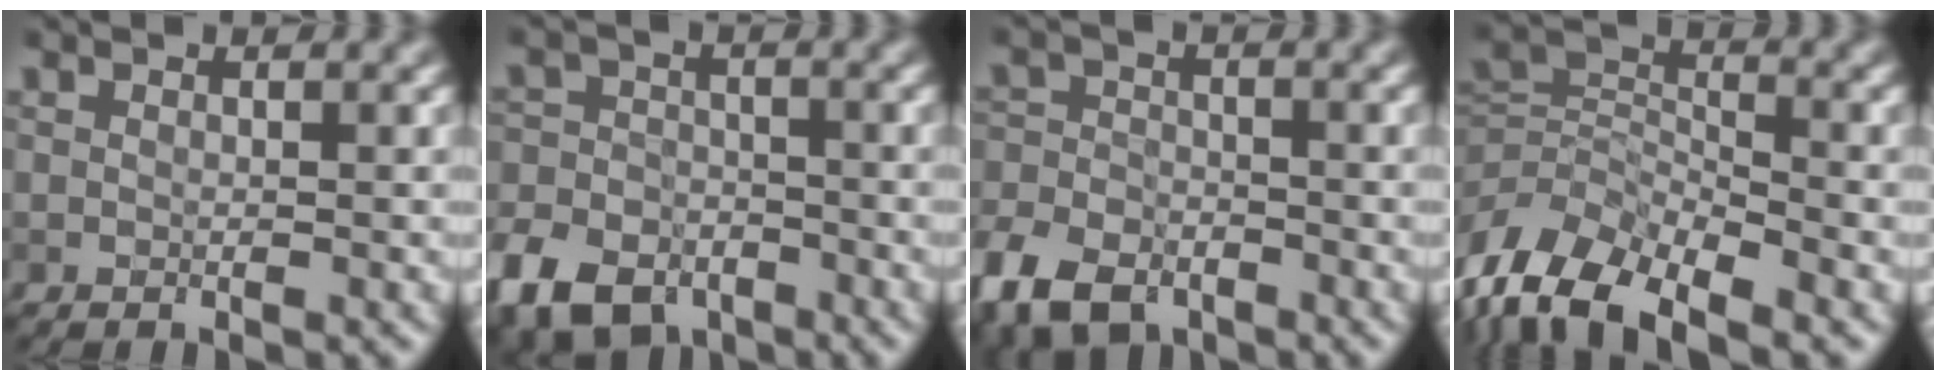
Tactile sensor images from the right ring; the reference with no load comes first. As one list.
[{"total": 8.0, "force": [-4.9, 5.2, 3.4], "torque": [-0.074, -0.021, -0.101]}, {"total": 7.5, "force": [-4.9, 4.4, 3.5], "torque": [-0.081, -0.021, -0.104]}, {"total": 8.5, "force": [-5.3, 4.2, 5.0], "torque": [-0.095, -0.006, -0.112]}]